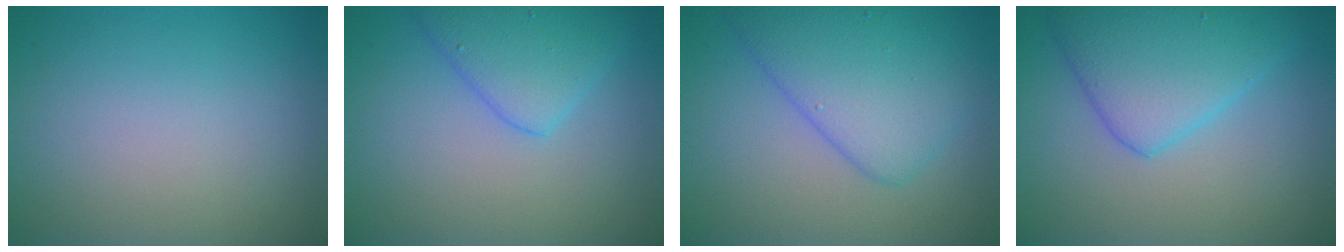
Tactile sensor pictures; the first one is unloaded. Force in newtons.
{"total": 4.0, "press": 4.0, "slide": 0.1}
{"total": 6.1, "press": 6.1, "slide": 0.1}
{"total": 4.1, "press": 4.1, "slide": 0.2}